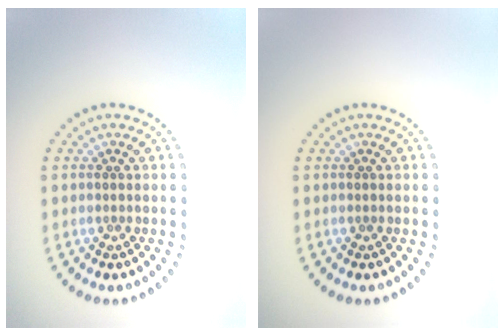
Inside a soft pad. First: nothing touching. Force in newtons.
{"total": 0.0}